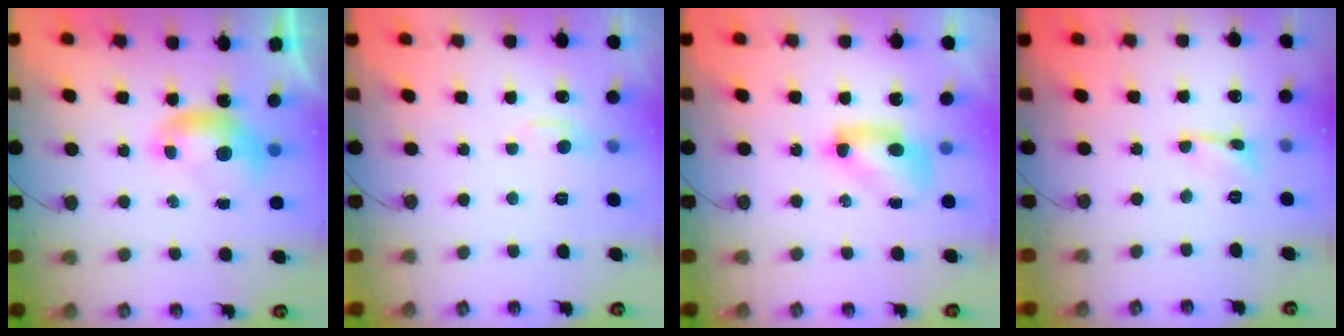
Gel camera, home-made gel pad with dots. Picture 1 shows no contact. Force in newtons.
{"total": 1.1, "press": 0.7, "slide": 0.8}
{"total": 5.7, "press": 5.6, "slide": 0.9}
{"total": 1.6, "press": 1.5, "slide": 0.4}